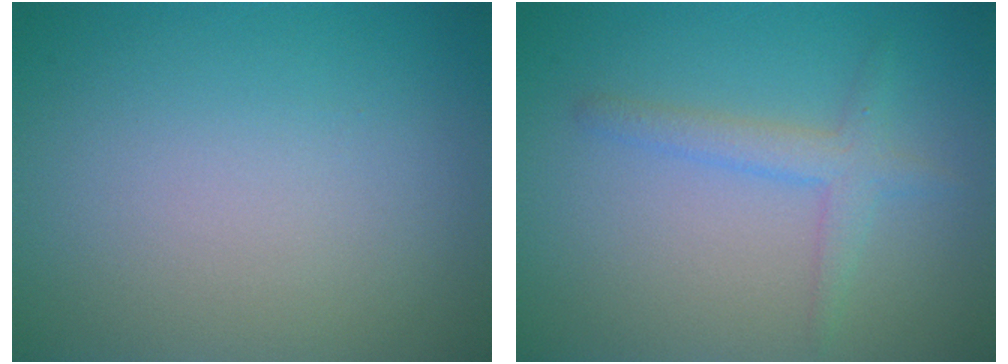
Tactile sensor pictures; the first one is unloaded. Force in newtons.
{"total": 2.3, "press": 2.3, "slide": 0.1}